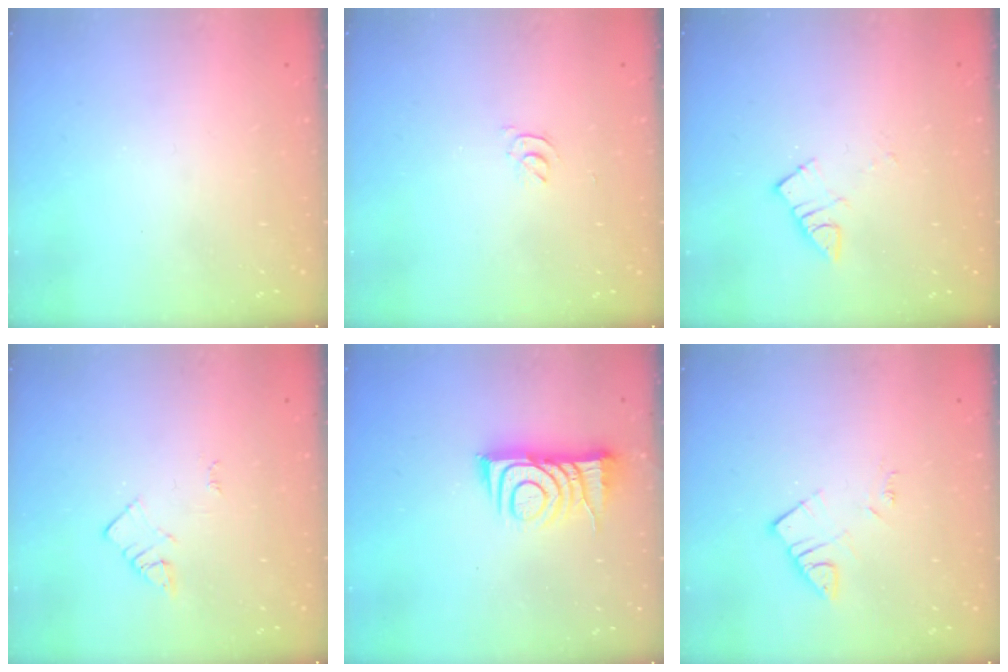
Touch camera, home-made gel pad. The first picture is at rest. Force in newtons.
{"total": 2.9, "press": 2.9, "slide": 0.5}
{"total": 4.9, "press": 4.8, "slide": 0.5}
{"total": 2.1, "press": 2.1, "slide": 0.3}
{"total": 9.7, "press": 9.7, "slide": 0.9}
{"total": 4.4, "press": 4.4, "slide": 0.2}